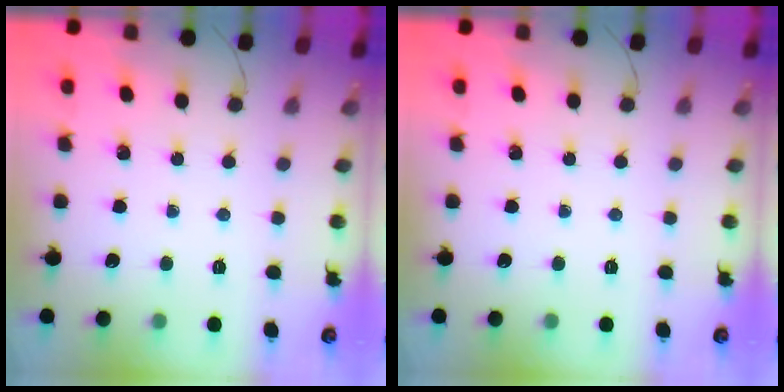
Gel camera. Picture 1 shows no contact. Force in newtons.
{"total": 0.0}